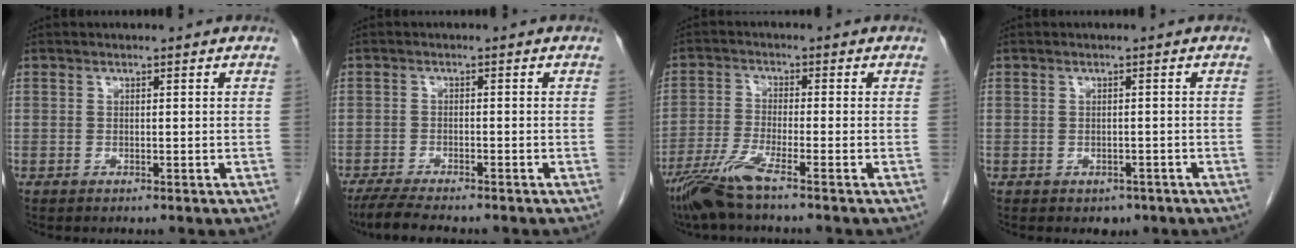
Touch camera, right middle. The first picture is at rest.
{"total": 6.3, "force": [-5.3, 0.9, 3.2], "torque": [-0.058, -0.016, -0.087]}
{"total": 6.5, "force": [-4.7, -0.4, 4.4], "torque": [-0.094, -0.022, -0.098]}
{"total": 2.0, "force": [-1.1, 1.5, 0.7], "torque": [-0.006, 0.003, -0.007]}